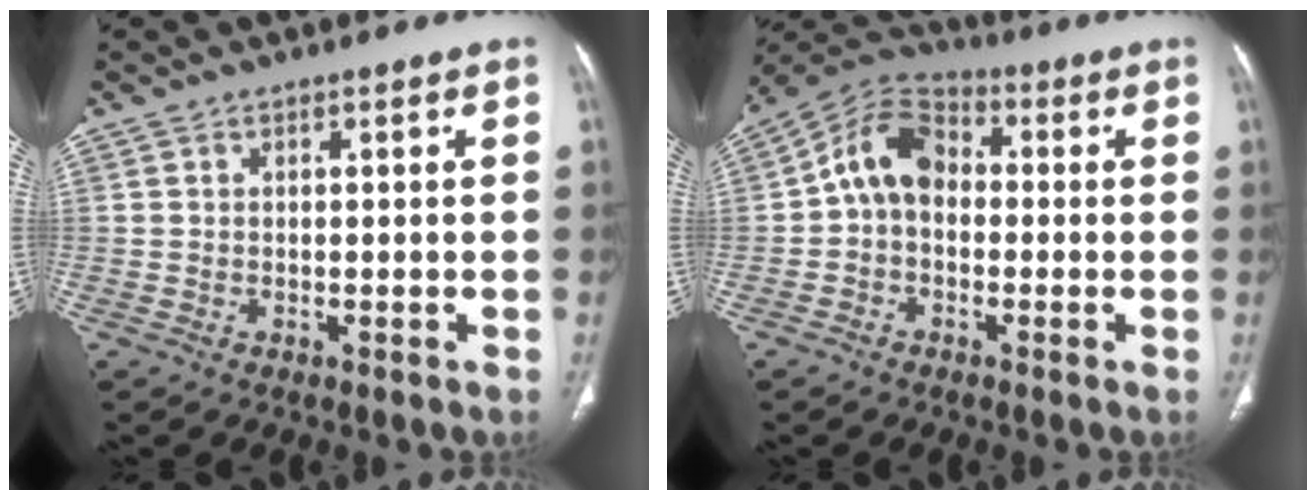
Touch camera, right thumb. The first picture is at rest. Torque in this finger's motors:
{"motor_torque": [-0.25, 0.59, 0.43, 0.25, 0.10]}